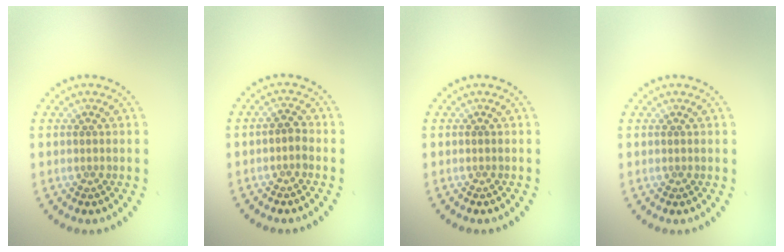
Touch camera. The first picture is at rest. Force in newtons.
{"total": 1.1, "press": 1.0, "slide": 0.5}
{"total": 0.0}
{"total": 0.0}